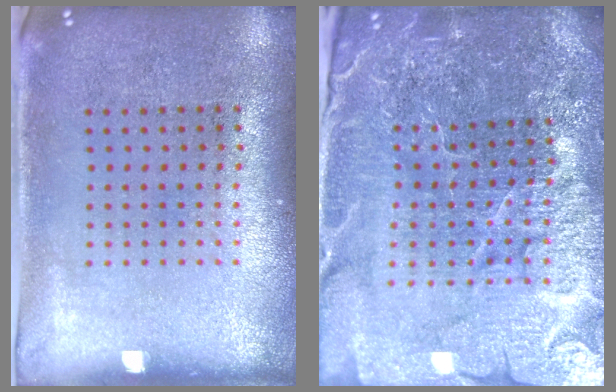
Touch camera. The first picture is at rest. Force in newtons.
{"total": 6.0, "press": 5.3, "slide": 2.6}